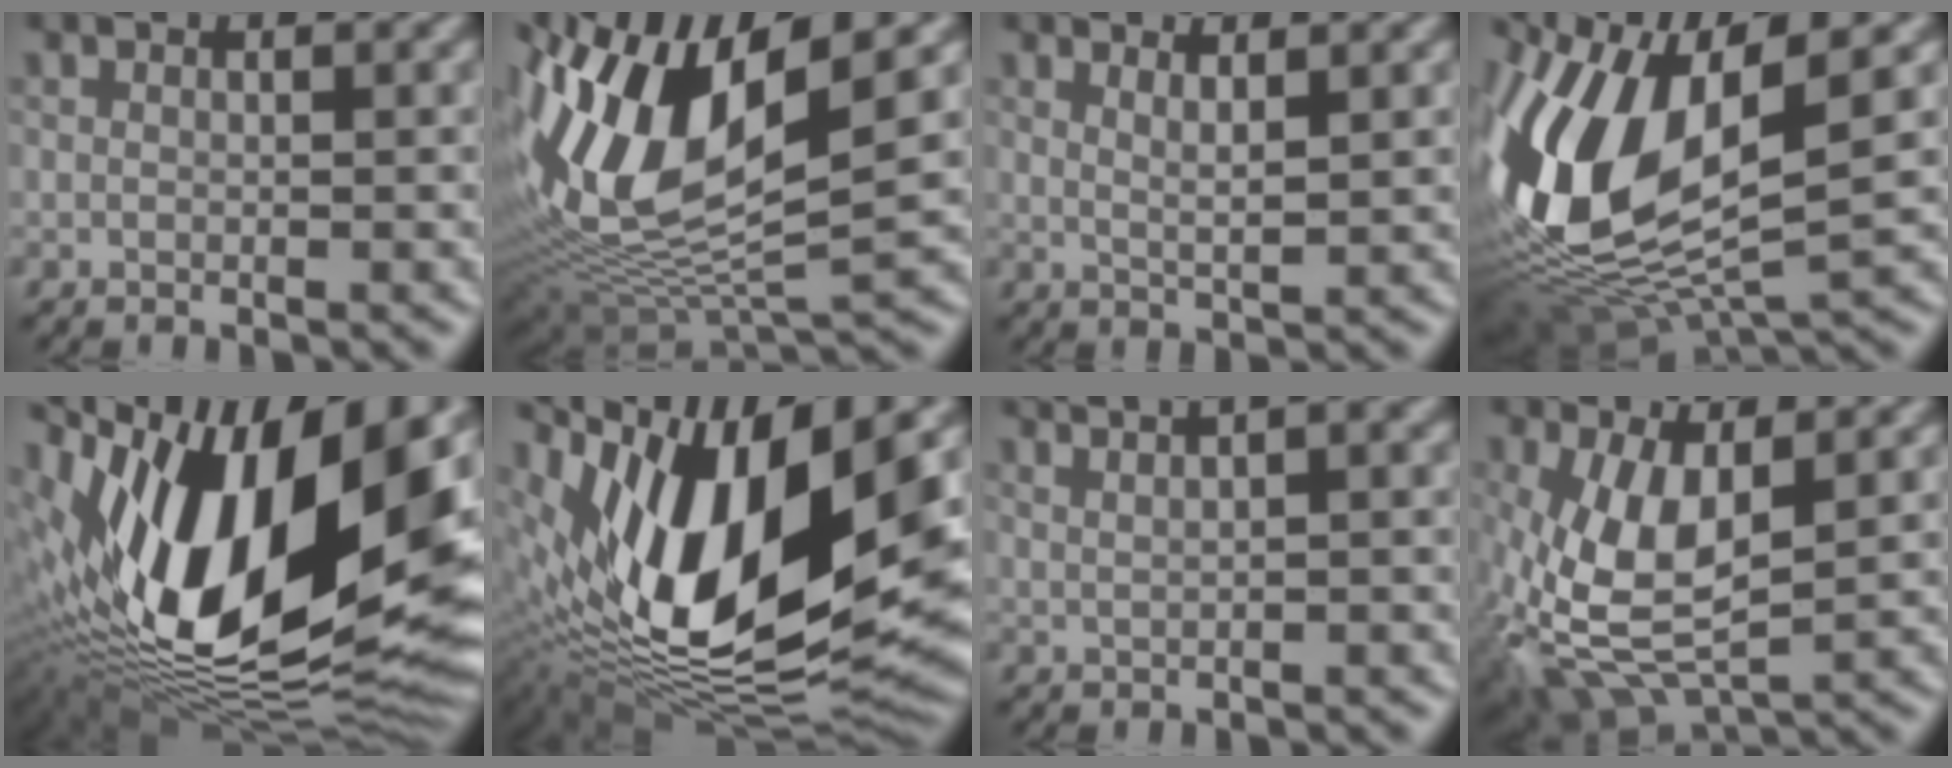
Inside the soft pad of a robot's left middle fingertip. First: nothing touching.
{"total": 13.0, "force": [2.7, 5.3, 11.6], "torque": [-0.246, 0.016, 0.057]}
{"total": 1.2, "force": [0.7, 0.1, 1.0], "torque": [-0.019, -0.004, 0.024]}
{"total": 14.3, "force": [1.0, 6.7, 12.6], "torque": [-0.294, -0.003, 0.036]}
{"total": 17.0, "force": [2.2, 8.3, 14.7], "torque": [-0.265, 0.016, 0.042]}
{"total": 14.7, "force": [2.6, 6.1, 13.2], "torque": [-0.247, -0.005, 0.055]}
{"total": 5.4, "force": [3.1, 1.9, 4.0], "torque": [-0.061, 0.032, 0.044]}
{"total": 7.9, "force": [-0.8, 3.7, 6.9], "torque": [-0.176, -0.007, -0.002]}